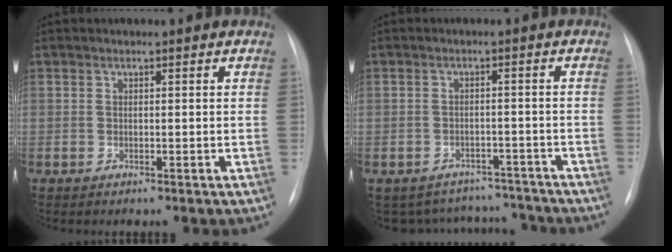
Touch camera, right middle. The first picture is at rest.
{"total": 9.1, "force": [-8.4, 3.7, -0.3], "torque": [0.010, 0.030, -0.103]}